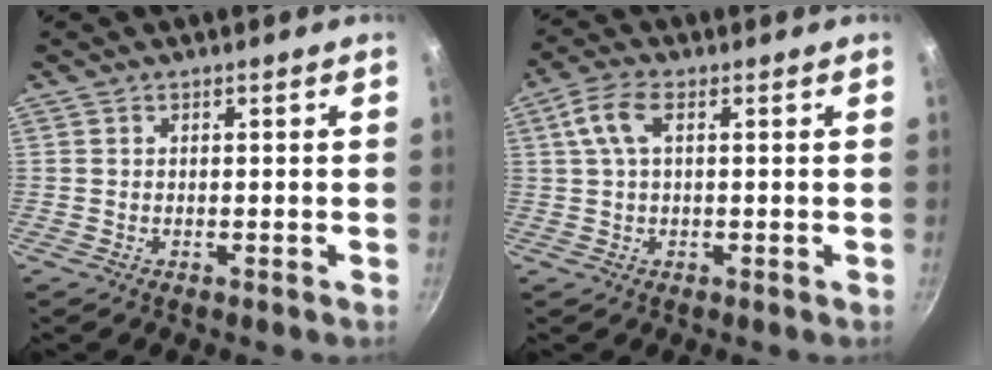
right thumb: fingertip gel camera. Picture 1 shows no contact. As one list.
[{"total": 5.4, "force": [1.3, 2.8, 4.5], "torque": [-0.093, 0.018, 0.025]}]